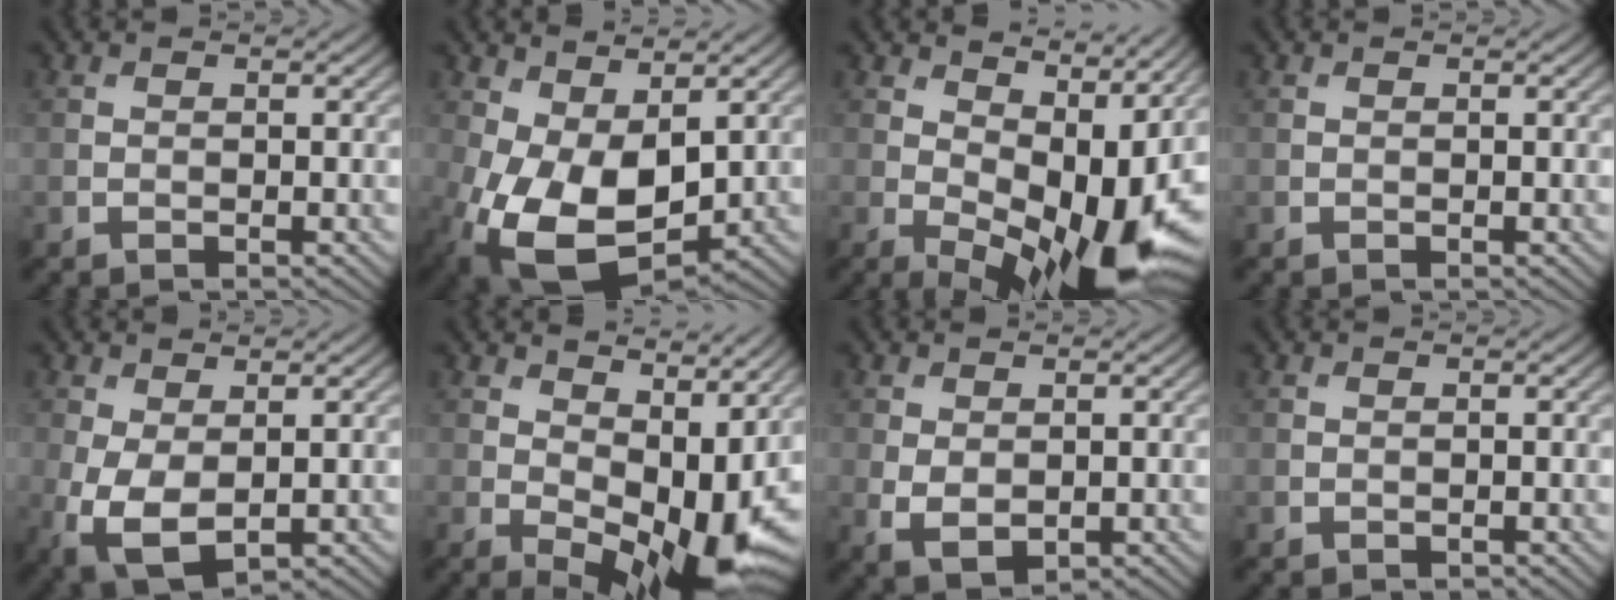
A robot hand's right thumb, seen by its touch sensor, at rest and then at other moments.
{"total": 11.8, "force": [-1.7, 6.9, 9.5], "torque": [-0.217, -0.020, -0.021]}
{"total": 14.1, "force": [2.4, 7.5, 11.8], "torque": [-0.163, -0.018, 0.066]}
{"total": 0.0}
{"total": 6.1, "force": [-1.1, 3.4, 4.9], "torque": [-0.135, -0.016, -0.014]}
{"total": 11.8, "force": [2.3, 6.3, 9.7], "torque": [-0.133, -0.016, 0.049]}
{"total": 3.2, "force": [-0.2, 2.0, 2.4], "torque": [-0.059, -0.009, 0.002]}
{"total": 0.0}